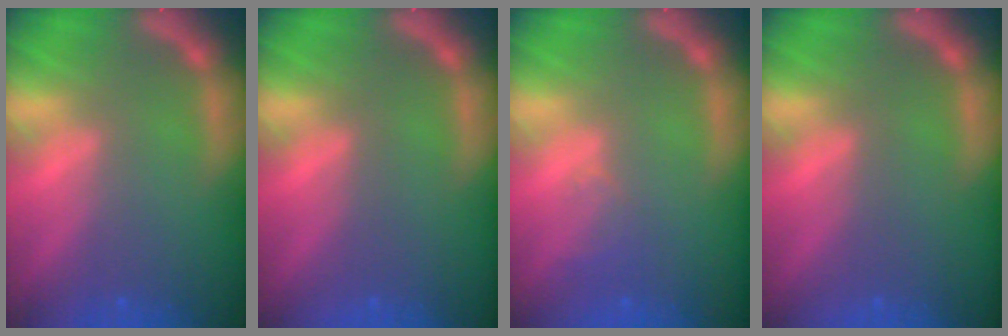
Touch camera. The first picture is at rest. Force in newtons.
{"total": 0.0}
{"total": 1.5}
{"total": 0.0}